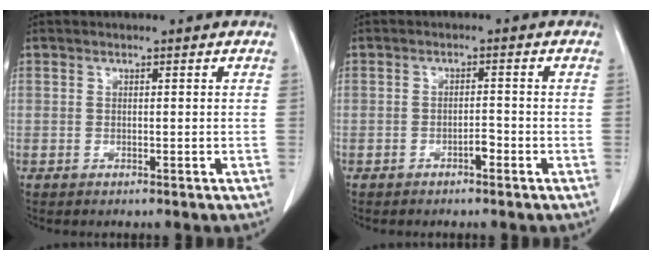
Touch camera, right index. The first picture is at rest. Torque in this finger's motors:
{"motor_torque": [0.10, 0.03, 0.29, 0.05]}